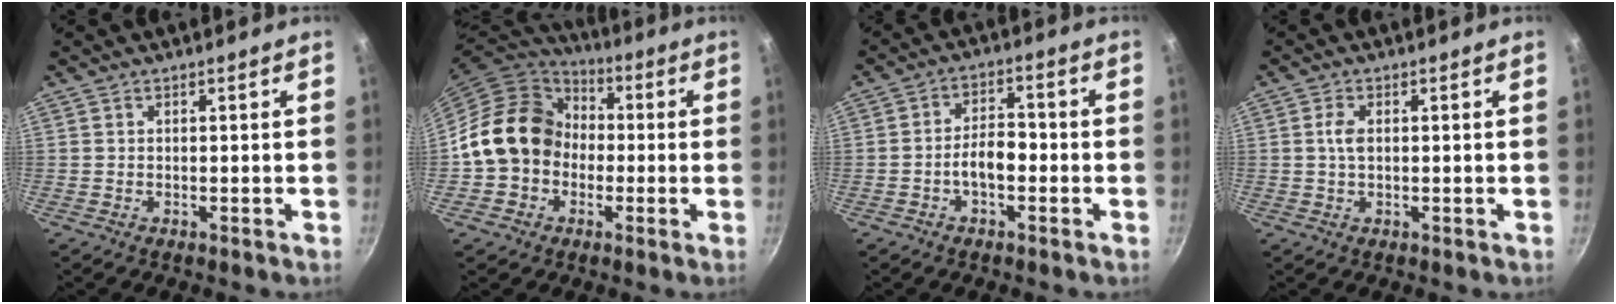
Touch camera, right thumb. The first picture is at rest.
{"total": 15.3, "force": [-0.7, 13.0, 8.1], "torque": [-0.101, 0.040, -0.022]}
{"total": 5.7, "force": [-1.8, 3.1, 4.4], "torque": [-0.059, 0.029, -0.035]}
{"total": 2.6, "force": [0.3, 1.4, 2.1], "torque": [-0.044, 0.004, 0.004]}